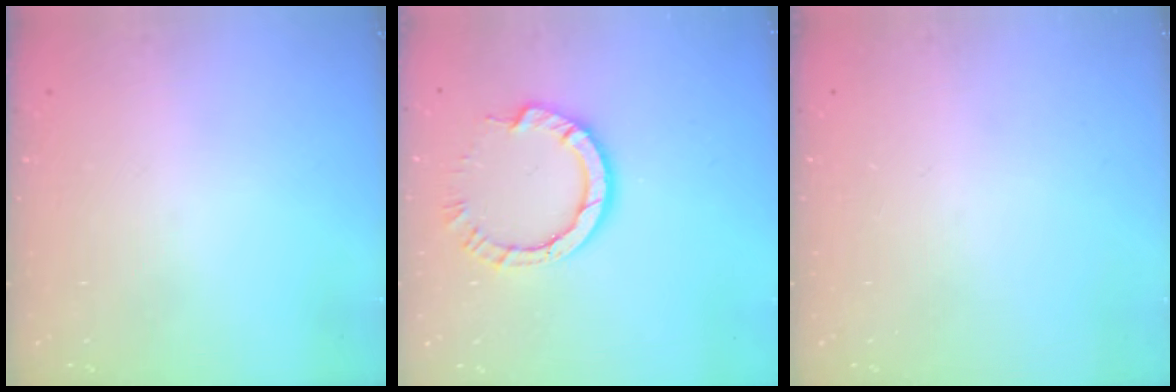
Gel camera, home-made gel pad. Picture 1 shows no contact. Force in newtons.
{"total": 9.2, "press": 9.1, "slide": 0.8}
{"total": 0.0}